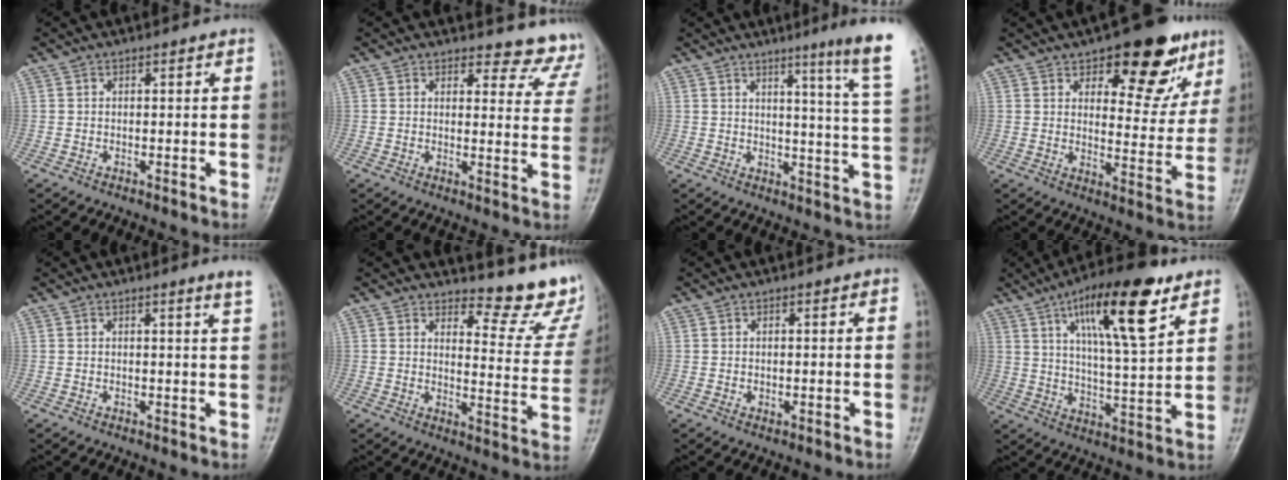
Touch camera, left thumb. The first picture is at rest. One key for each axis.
{"total": 9.2, "fx": 8.6, "fy": 3.1, "fz": -0.1, "tx": 0.050, "ty": -0.072, "tz": 0.068}
{"total": 13.0, "fx": 8.5, "fy": -0.8, "fz": 9.8, "tx": -0.124, "ty": -0.059, "tz": 0.095}
{"total": 15.4, "fx": 9.1, "fy": 7.2, "fz": 10.1, "tx": -0.070, "ty": -0.042, "tz": 0.124}
{"total": 2.1, "fx": 1.3, "fy": -0.6, "fz": 1.4, "tx": -0.022, "ty": -0.012, "tz": 0.021}
{"total": 13.8, "fx": 12.0, "fy": 4.1, "fz": 5.4, "tx": -0.025, "ty": -0.124, "tz": 0.131}
{"total": 0.8, "fx": 0.1, "fy": 0.7, "fz": 0.4, "tx": -0.006, "ty": -0.001, "tz": 0.002}
{"total": 18.0, "fx": 9.3, "fy": 5.0, "fz": 14.6, "tx": -0.215, "ty": -0.036, "tz": 0.152}